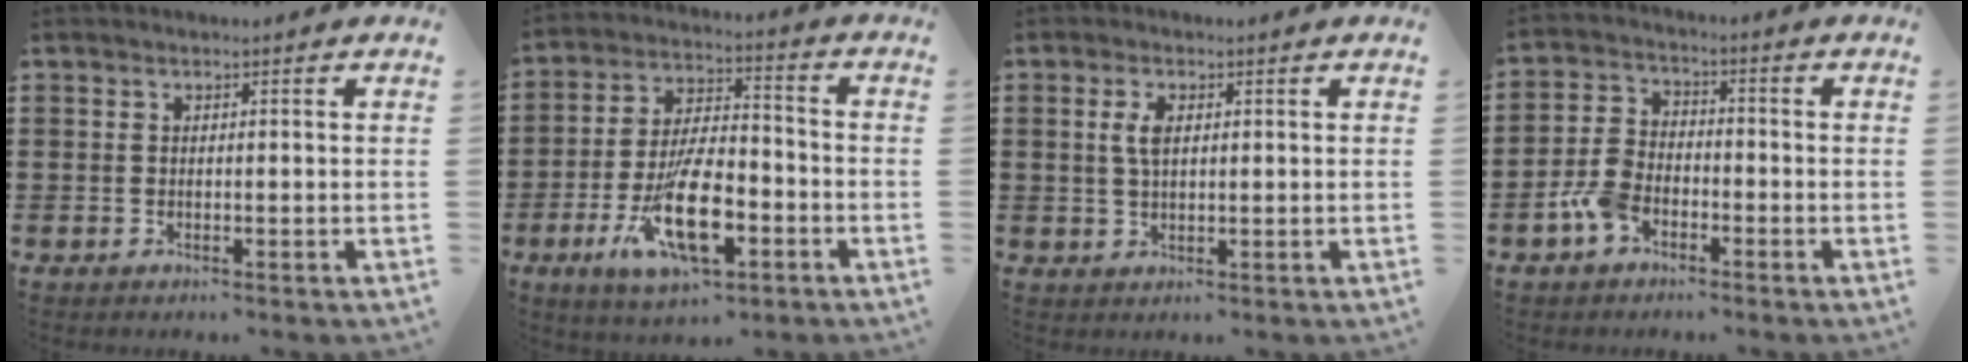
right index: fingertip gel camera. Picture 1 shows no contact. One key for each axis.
{"total": 13.4, "fx": -5.4, "fy": 5.7, "fz": 10.8, "tx": -0.211, "ty": 0.002, "tz": -0.096}
{"total": 3.3, "fx": 0.8, "fy": 1.5, "fz": 2.8, "tx": -0.061, "ty": 0.007, "tz": 0.012}
{"total": 5.4, "fx": -3.1, "fy": 3.0, "fz": 3.2, "tx": -0.090, "ty": 0.005, "tz": -0.067}